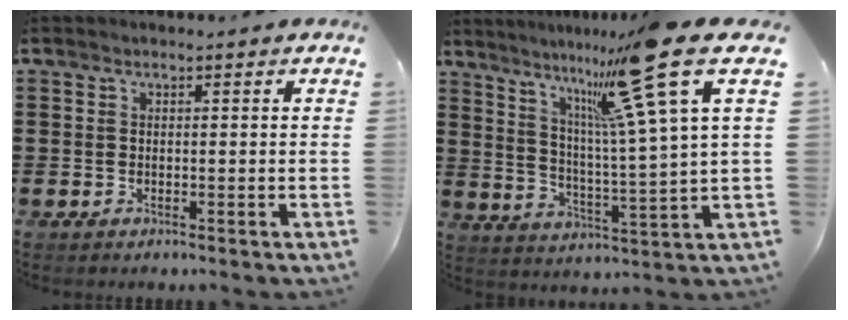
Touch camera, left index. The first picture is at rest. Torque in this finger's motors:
{"motor_torque": [1.16, -0.98, 1.05, 0.21]}